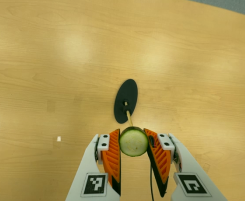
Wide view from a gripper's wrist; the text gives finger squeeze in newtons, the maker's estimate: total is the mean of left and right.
{"total": 8.8, "left": 8.2, "right": 9.5}